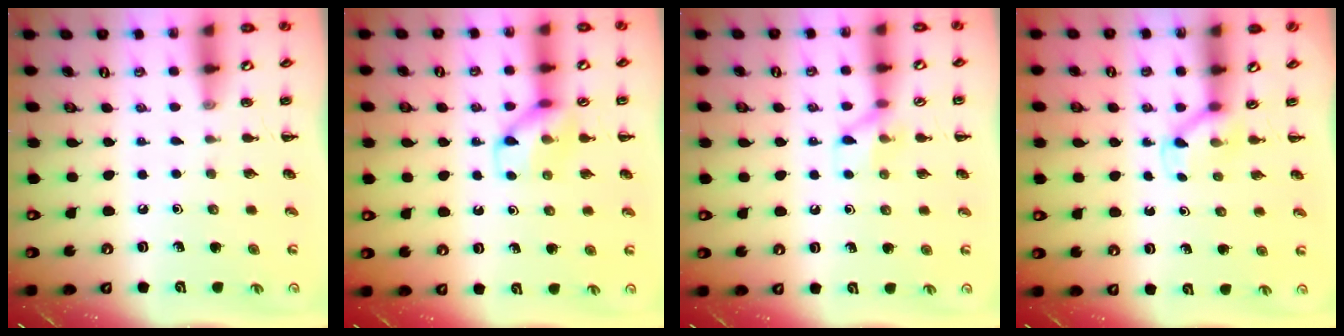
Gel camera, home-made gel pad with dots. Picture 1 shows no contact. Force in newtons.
{"total": 10.5, "press": 10.5, "slide": 1.0}
{"total": 7.0, "press": 6.9, "slide": 0.7}
{"total": 3.1, "press": 2.9, "slide": 1.0}